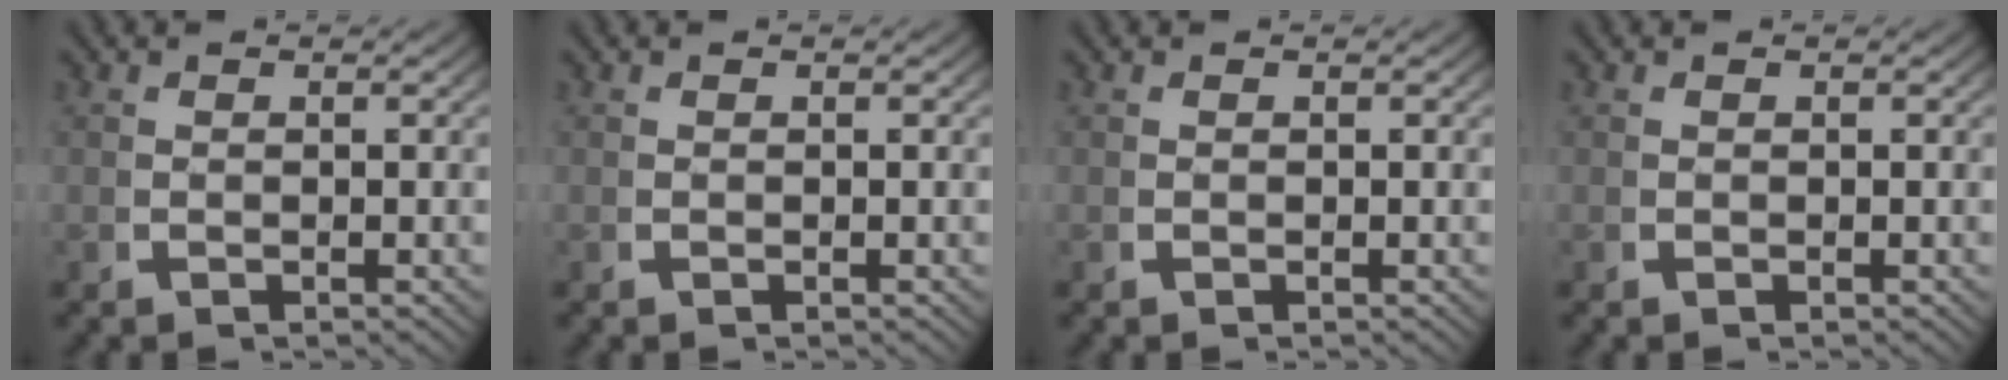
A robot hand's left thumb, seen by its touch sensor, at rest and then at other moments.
{"total": 0.0}
{"total": 0.0}
{"total": 0.0}